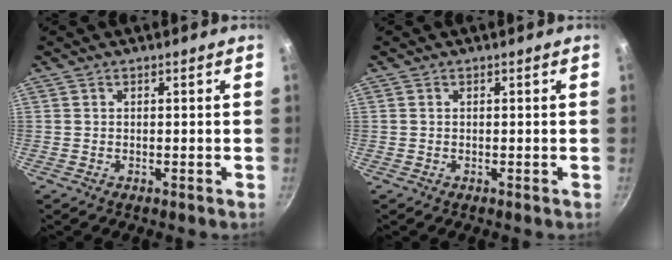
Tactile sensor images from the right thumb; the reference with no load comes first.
{"total": 0.0}